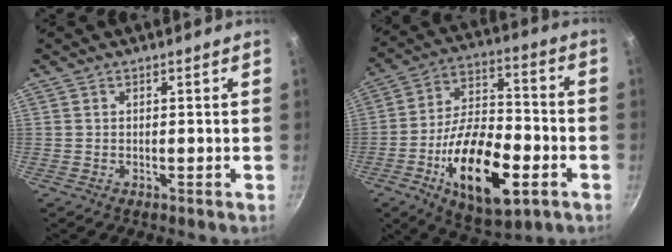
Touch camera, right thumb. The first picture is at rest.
{"total": 21.3, "force": [-7.4, 10.0, 17.3], "torque": [-0.276, 0.034, -0.123]}